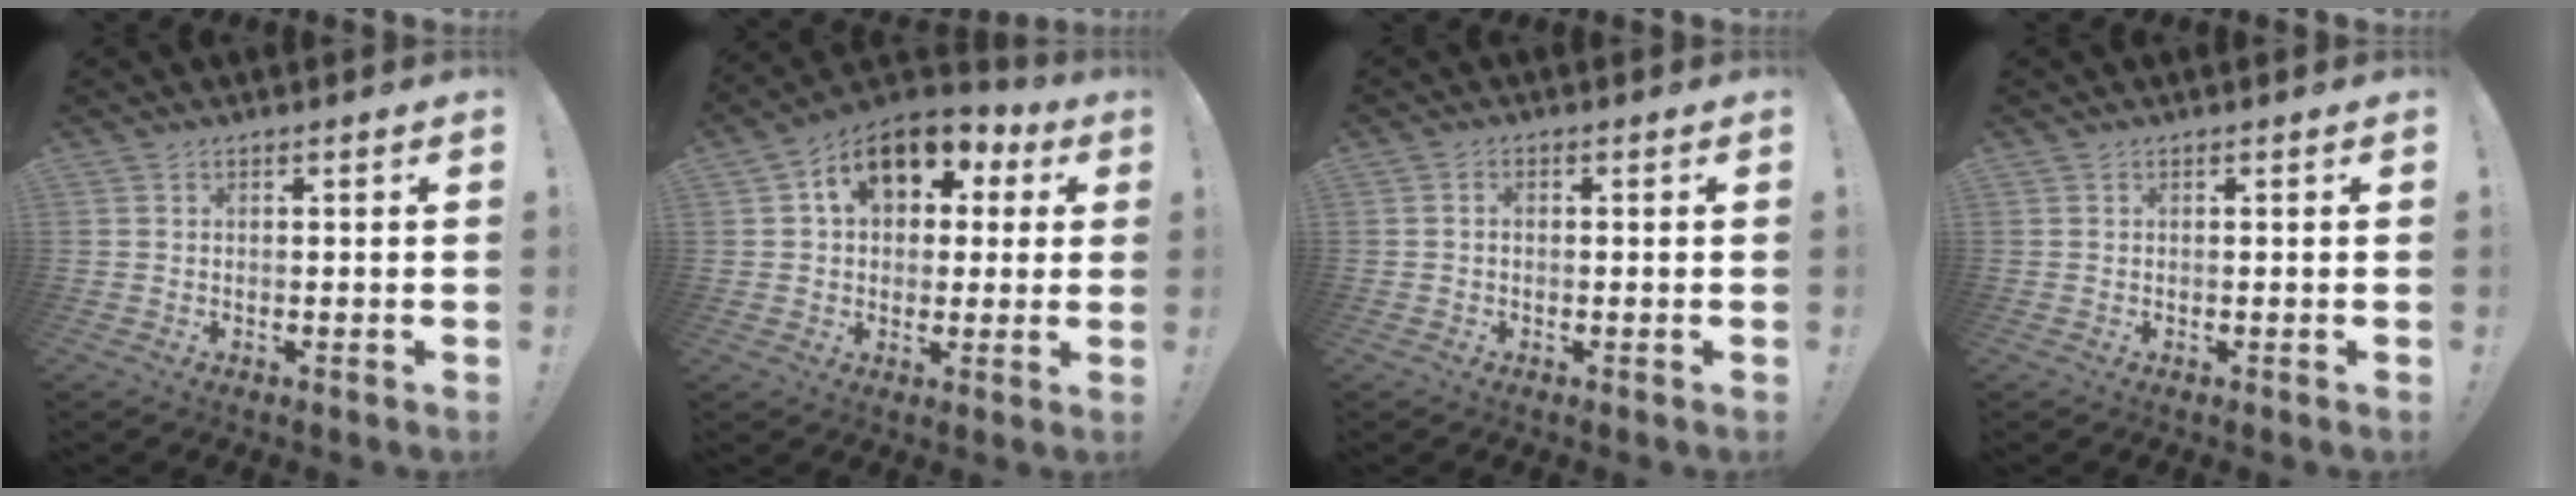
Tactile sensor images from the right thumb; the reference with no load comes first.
{"total": 13.8, "force": [5.9, 9.3, 8.2], "torque": [-0.120, -0.018, 0.109]}
{"total": 1.0, "force": [-0.4, 0.8, 0.6], "torque": [-0.013, 0.004, -0.007]}
{"total": 0.0}